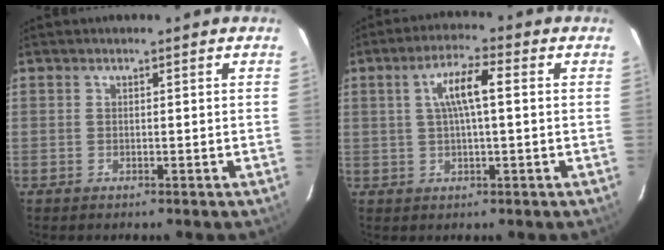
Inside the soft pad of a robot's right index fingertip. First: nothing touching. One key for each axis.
{"total": 6.7, "fx": 1.1, "fy": 1.2, "fz": 6.5, "tx": -0.121, "ty": 0.011, "tz": 0.021}